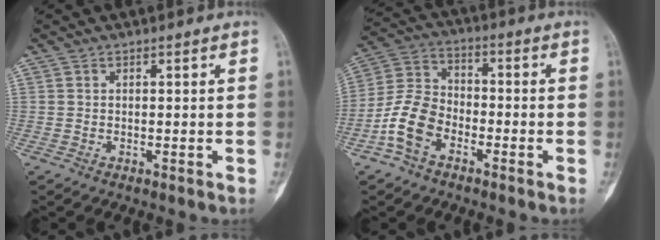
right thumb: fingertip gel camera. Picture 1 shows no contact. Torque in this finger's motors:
{"motor_torque": [-0.17, 0.01, -0.04, 0.00, 0.07]}